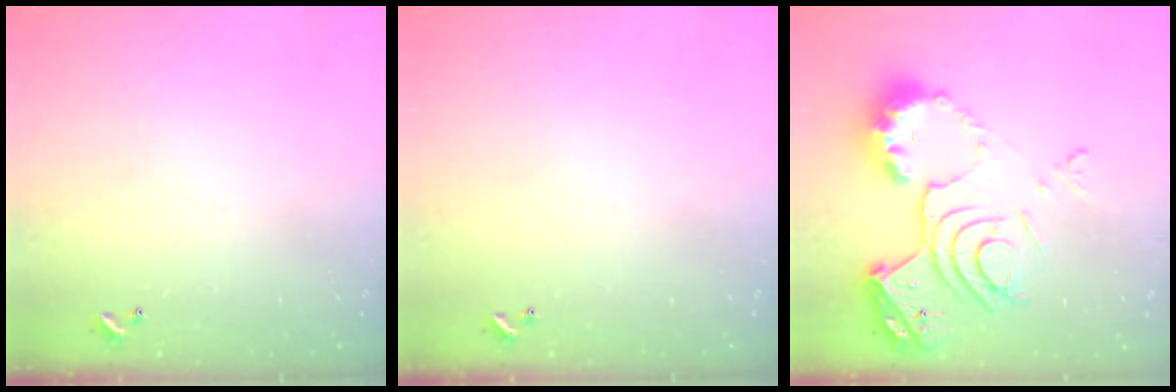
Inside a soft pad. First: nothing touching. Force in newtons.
{"total": 0.0}
{"total": 15.1, "press": 15.0, "slide": 1.3}